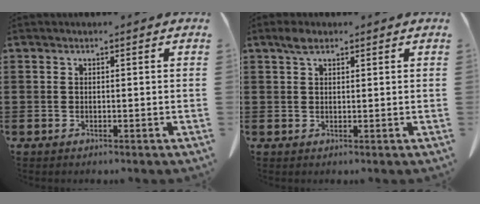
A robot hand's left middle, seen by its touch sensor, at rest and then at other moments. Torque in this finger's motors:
{"motor_torque": [1.08, 1.06, 0.19, 0.09]}